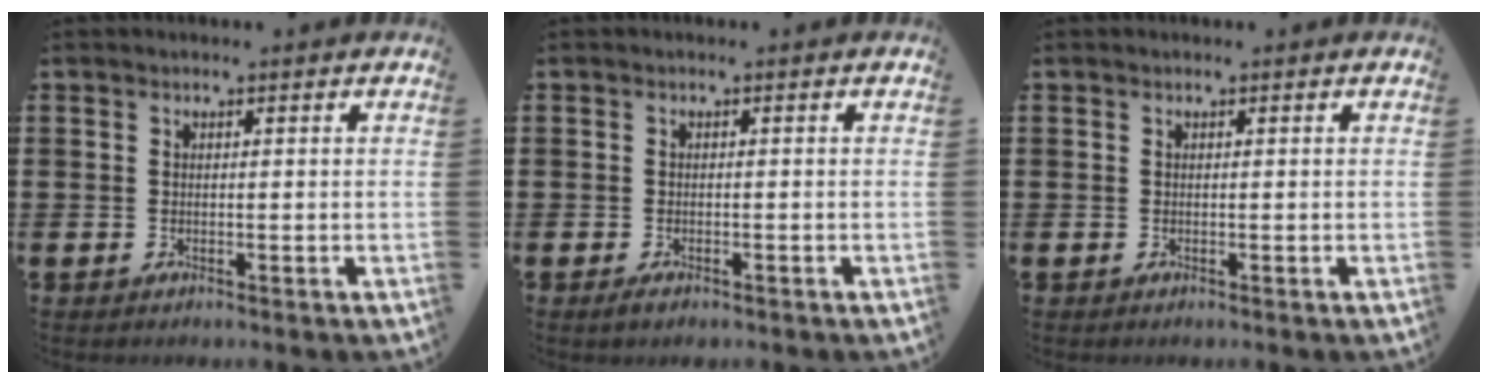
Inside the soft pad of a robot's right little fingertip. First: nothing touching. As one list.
[{"total": 0.9, "force": [-0.5, 0.4, 0.6], "torque": [-0.005, -0.004, -0.012]}, {"total": 0.0}]